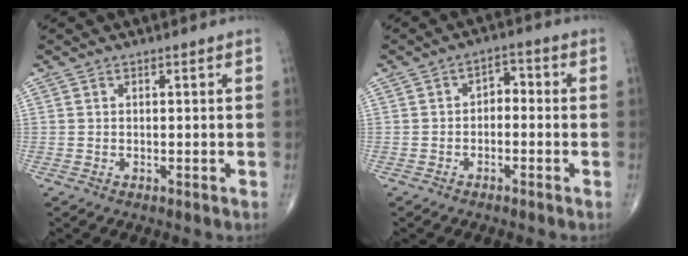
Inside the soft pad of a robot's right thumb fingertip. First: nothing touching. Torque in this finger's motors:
{"motor_torque": [-0.24, 0.01, 0.31, -0.08, 0.06]}